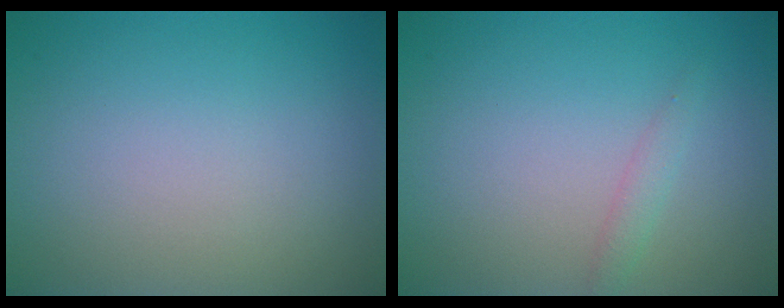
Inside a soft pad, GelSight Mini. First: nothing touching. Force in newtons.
{"total": 1.1, "press": 1.1, "slide": 0.1}